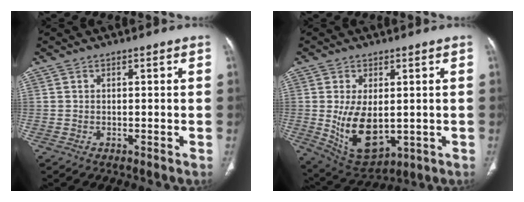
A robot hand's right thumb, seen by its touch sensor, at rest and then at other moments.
{"total": 12.1, "force": [-0.7, 6.9, 9.9], "torque": [-0.161, -0.014, 0.016]}